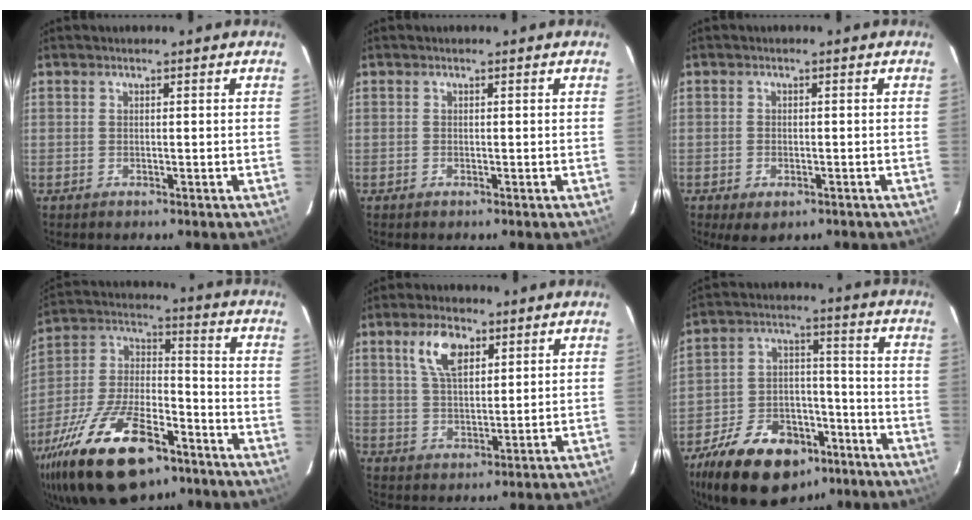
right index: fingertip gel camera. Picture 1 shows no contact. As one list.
[{"total": 0.0}, {"total": 3.9, "force": [-2.1, 2.2, 2.3], "torque": [-0.048, -0.012, -0.031]}, {"total": 25.9, "force": [-15.5, 11.3, 17.3], "torque": [-0.343, -0.012, -0.259]}, {"total": 7.8, "force": [3.9, 3.9, 5.6], "torque": [-0.106, 0.014, 0.074]}, {"total": 20.8, "force": [-13.6, 11.7, 10.6], "torque": [-0.220, 0.023, -0.205]}]